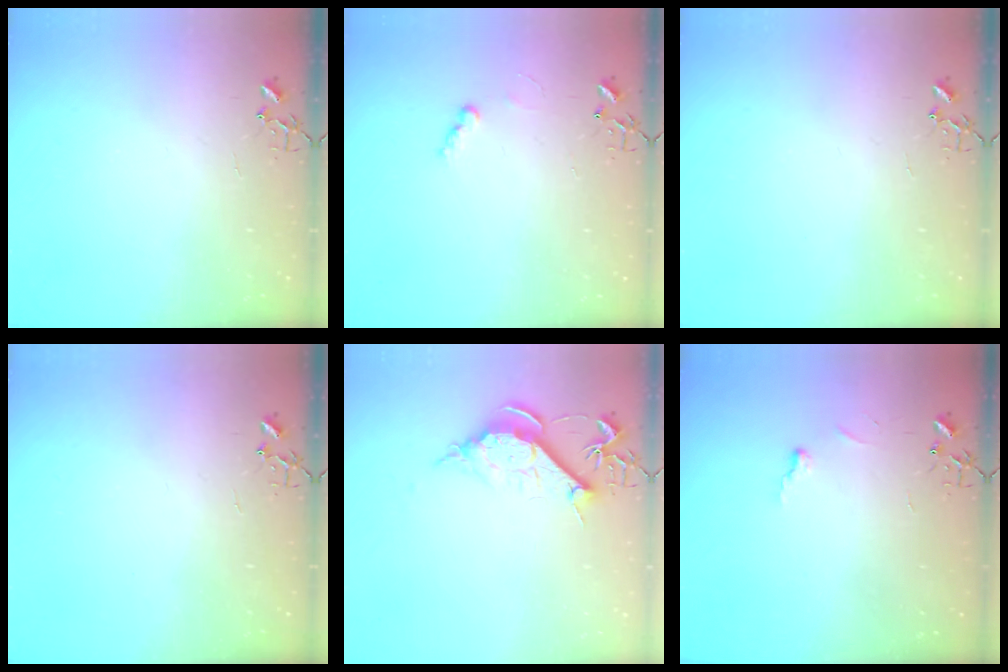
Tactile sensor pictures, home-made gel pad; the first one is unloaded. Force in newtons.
{"total": 5.0, "press": 5.0, "slide": 0.5}
{"total": 0.0}
{"total": 0.0}
{"total": 10.2, "press": 10.2, "slide": 1.0}
{"total": 3.4, "press": 3.4, "slide": 0.4}